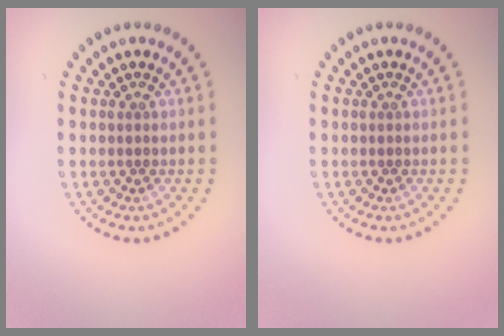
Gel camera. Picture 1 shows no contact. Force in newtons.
{"total": 0.0}